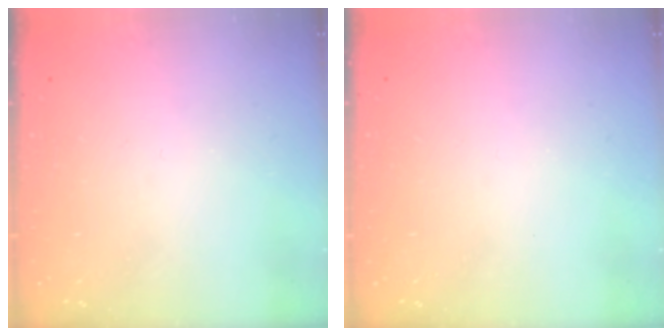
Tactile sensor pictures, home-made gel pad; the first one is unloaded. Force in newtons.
{"total": 0.0}